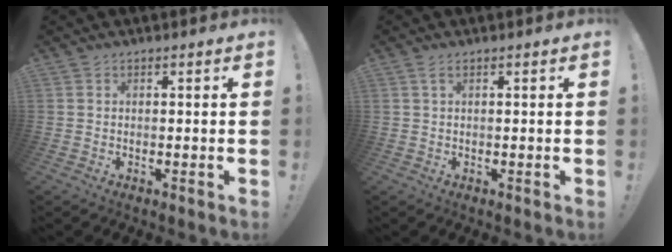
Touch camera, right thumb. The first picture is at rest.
{"total": 1.3, "force": [0.6, 0.2, 1.2], "torque": [-0.028, 0.003, 0.010]}